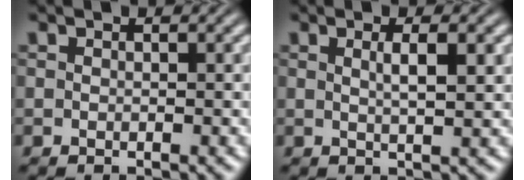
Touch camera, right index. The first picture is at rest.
{"total": 2.2, "force": [0.7, -1.1, 1.9], "torque": [-0.020, -0.002, 0.017]}